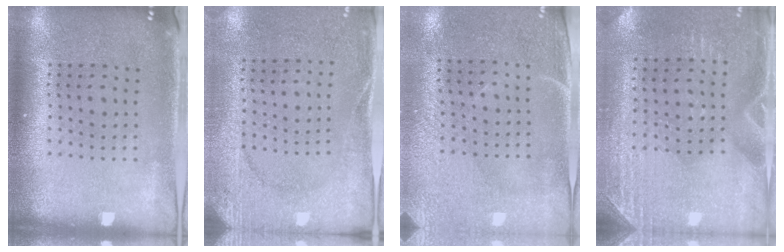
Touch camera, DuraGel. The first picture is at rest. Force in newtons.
{"total": 2.7, "press": 2.3, "slide": 1.3}
{"total": 2.9, "press": 2.5, "slide": 1.4}
{"total": 2.8, "press": 2.6, "slide": 1.0}